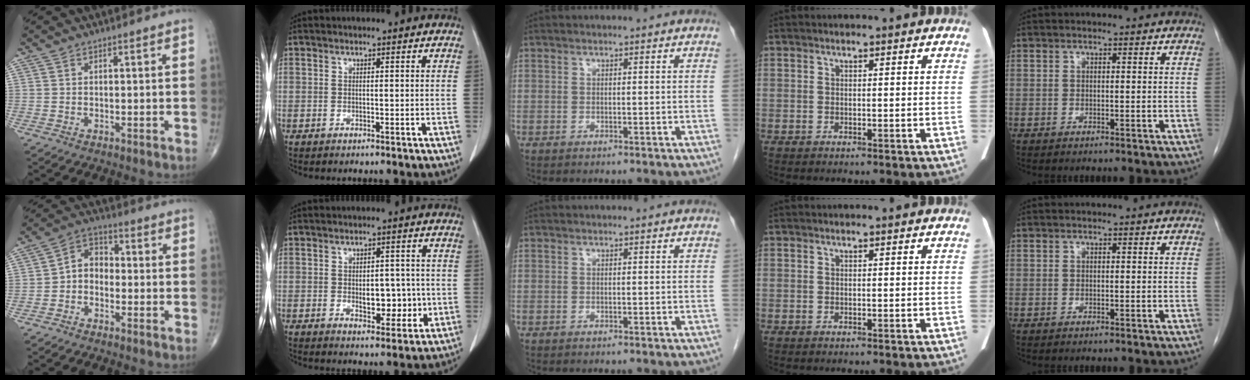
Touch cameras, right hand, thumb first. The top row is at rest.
{"thumb": {"total": 5.7, "force": [-1.4, 4.4, 3.4], "torque": [-0.033, 0.029, -0.044]}, "index": {"total": 6.2, "force": [-0.7, 3.4, 5.1], "torque": [-0.061, 0.002, 0.001]}}